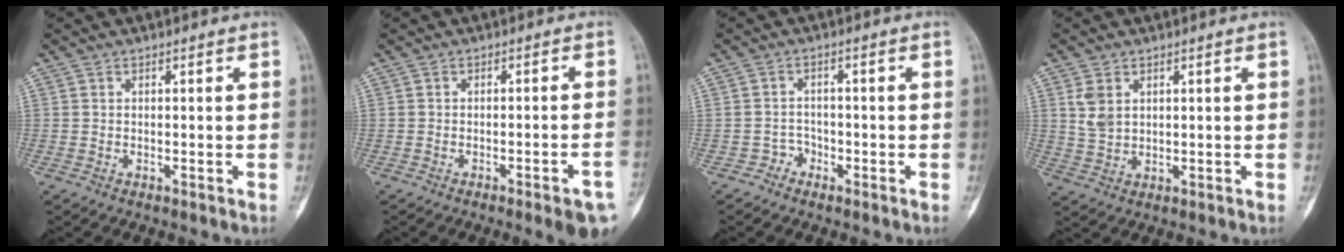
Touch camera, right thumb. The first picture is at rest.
{"total": 6.8, "force": [-3.6, 1.0, 5.7], "torque": [-0.065, 0.015, -0.041]}
{"total": 2.3, "force": [-1.5, 1.8, -0.1], "torque": [0.013, 0.012, -0.034]}
{"total": 4.1, "force": [1.5, 2.9, 2.5], "torque": [-0.041, -0.003, 0.038]}